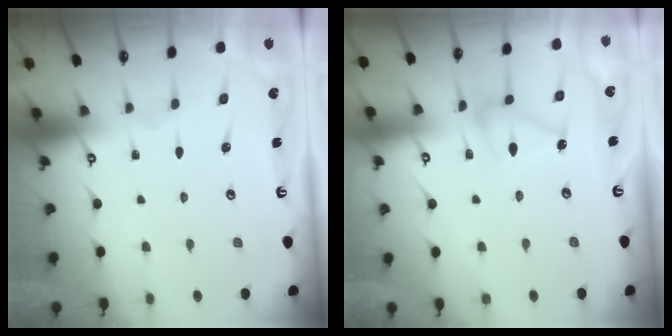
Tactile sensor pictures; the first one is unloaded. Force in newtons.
{"total": 10.6, "press": 10.6, "slide": 0.4}